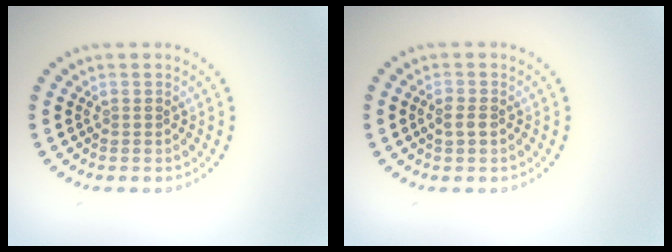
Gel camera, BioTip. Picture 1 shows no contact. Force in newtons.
{"total": 1.2, "press": 1.2, "slide": 0.1}